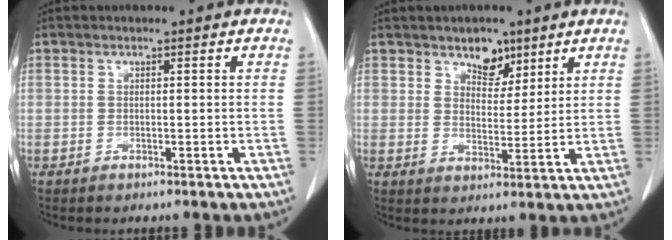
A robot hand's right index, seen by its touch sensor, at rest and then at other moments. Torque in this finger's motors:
{"motor_torque": [-0.08, 0.34, 0.03, 0.00]}